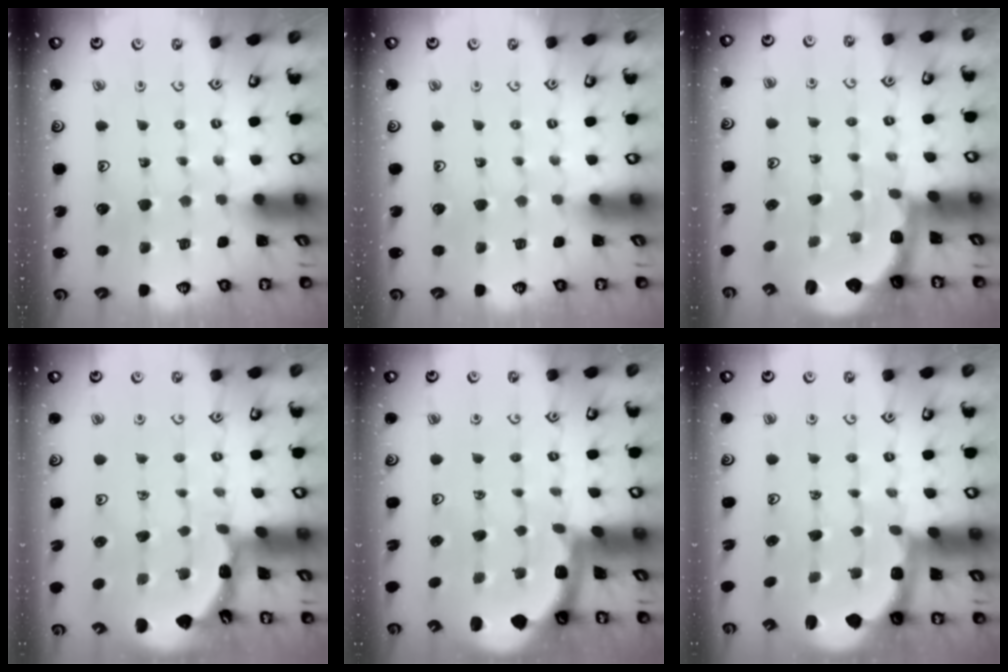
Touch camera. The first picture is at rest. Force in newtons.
{"total": 0.0}
{"total": 2.7, "press": 2.1, "slide": 1.7}
{"total": 1.8, "press": 1.8, "slide": 0.1}
{"total": 1.5, "press": 1.5, "slide": 0.3}
{"total": 2.2, "press": 1.5, "slide": 1.6}